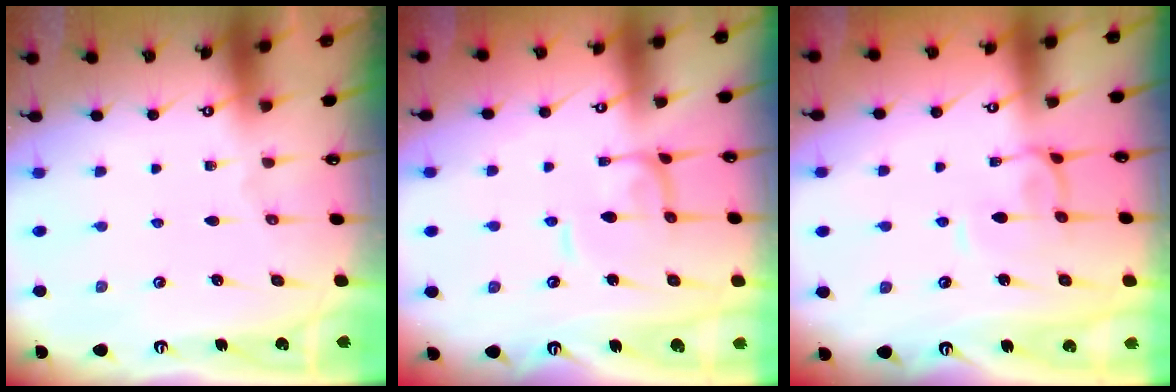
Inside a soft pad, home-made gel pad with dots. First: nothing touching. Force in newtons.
{"total": 0.9, "press": 0.8, "slide": 0.3}
{"total": 1.7, "press": 1.6, "slide": 0.4}